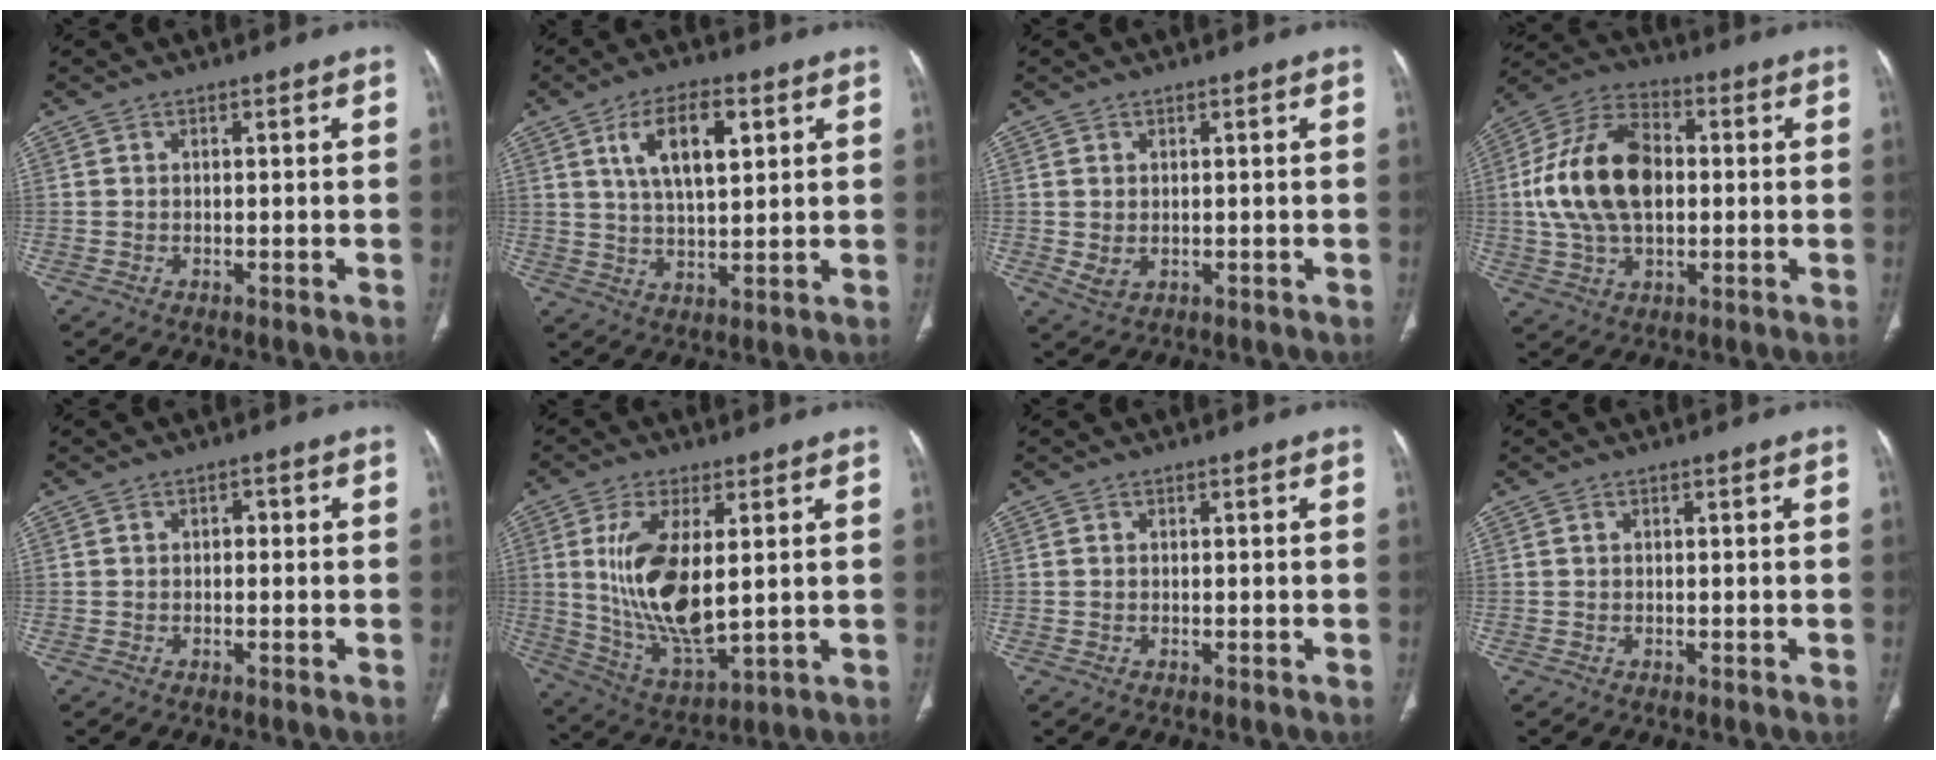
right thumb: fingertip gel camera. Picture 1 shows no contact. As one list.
[{"total": 10.8, "force": [4.0, 4.8, 8.8], "torque": [-0.142, -0.011, 0.074]}, {"total": 2.7, "force": [0.1, 1.9, 1.8], "torque": [-0.037, -0.006, 0.013]}, {"total": 17.9, "force": [0.8, 11.1, 14.0], "torque": [-0.260, 0.022, 0.012]}, {"total": 1.1, "force": [-0.1, 0.8, 0.7], "torque": [-0.005, 0.003, -0.006]}, {"total": 15.4, "force": [2.2, 6.5, 13.8], "torque": [-0.268, -0.027, 0.056]}, {"total": 0.0}, {"total": 0.0}]